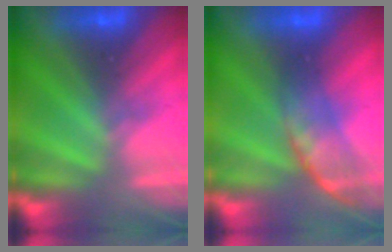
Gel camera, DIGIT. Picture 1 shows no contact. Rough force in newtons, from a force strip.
{"total": 2.4}